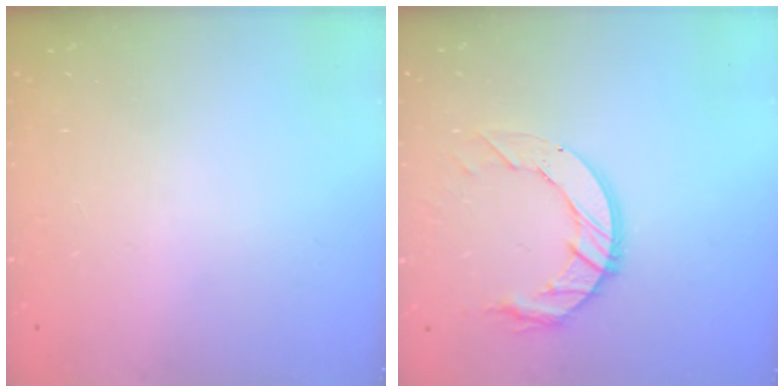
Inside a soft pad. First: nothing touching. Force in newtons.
{"total": 11.0, "press": 11.0, "slide": 1.2}